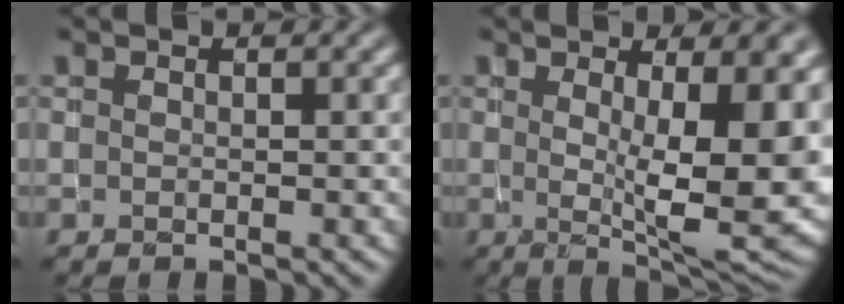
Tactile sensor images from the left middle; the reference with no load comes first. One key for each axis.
{"total": 12.4, "fx": 0.7, "fy": 4.1, "fz": 11.7, "tx": -0.143, "ty": -0.012, "tz": 0.018}